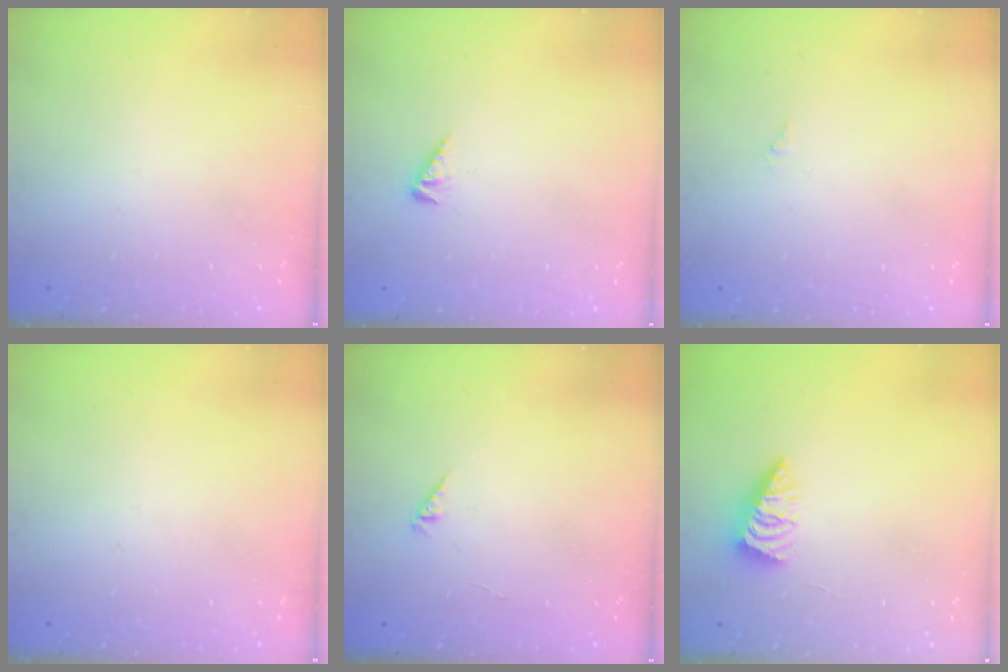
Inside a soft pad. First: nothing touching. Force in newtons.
{"total": 2.4, "press": 2.3, "slide": 0.5}
{"total": 0.0}
{"total": 0.0}
{"total": 0.0}
{"total": 3.2, "press": 3.2, "slide": 0.1}